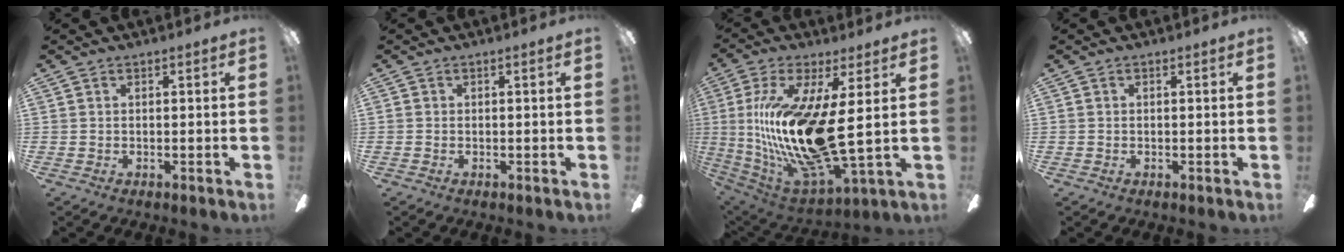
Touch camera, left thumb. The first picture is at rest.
{"total": 0.0}
{"total": 20.9, "force": [2.2, 5.6, 20.0], "torque": [-0.422, -0.043, 0.033]}
{"total": 0.0}